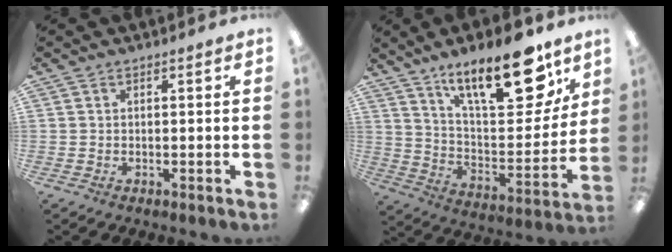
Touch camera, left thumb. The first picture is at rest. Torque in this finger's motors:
{"motor_torque": [0.43, 0.46, 1.40, -1.37, 0.23]}